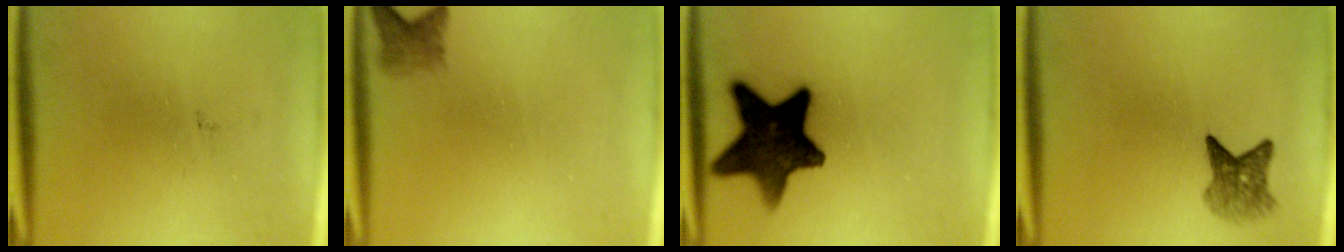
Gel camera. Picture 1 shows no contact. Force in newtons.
{"total": 2.3}
{"total": 14.5}
{"total": 3.5}